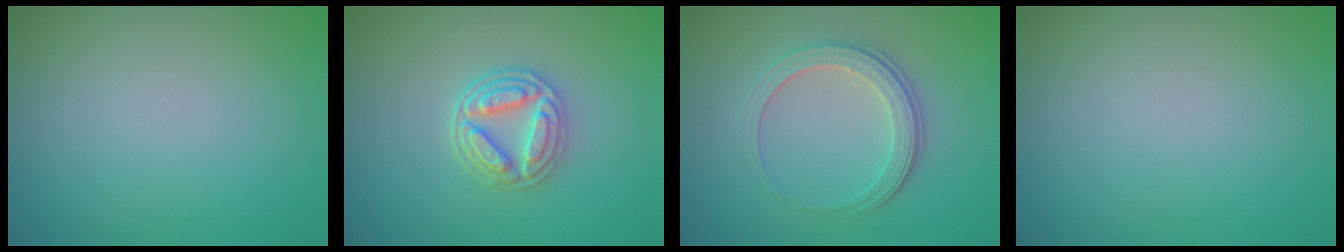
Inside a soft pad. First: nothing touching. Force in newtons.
{"total": 4.1, "press": 3.5, "slide": 2.1}
{"total": 3.4, "press": 2.7, "slide": 2.1}
{"total": 0.0}